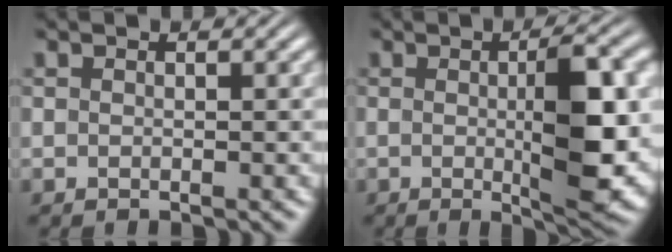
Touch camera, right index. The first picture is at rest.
{"total": 7.6, "force": [-0.4, 1.5, 7.4], "torque": [-0.108, -0.006, -0.007]}